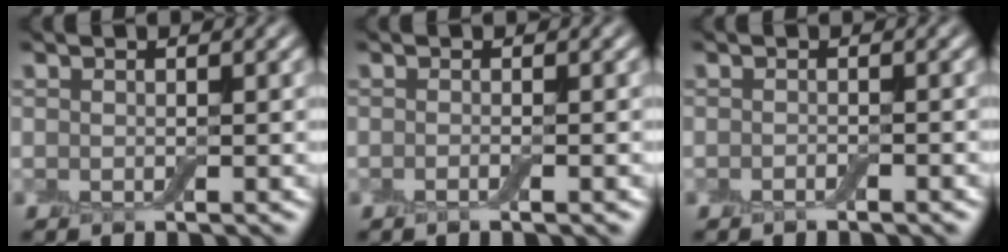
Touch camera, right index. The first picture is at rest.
{"total": 1.1, "force": [-0.4, 0.3, 1.0], "torque": [-0.011, -0.005, -0.012]}
{"total": 0.7, "force": [-0.6, 0.1, 0.4], "torque": [-0.006, 0.000, -0.009]}